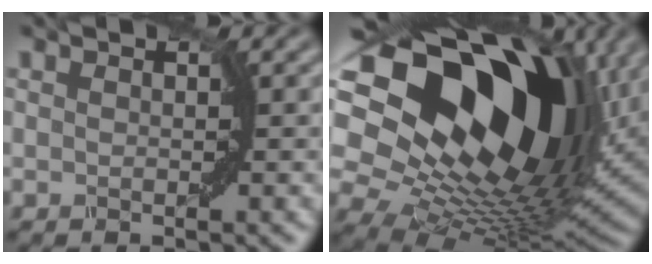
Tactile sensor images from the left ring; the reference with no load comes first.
{"total": 20.9, "force": [6.8, 12.7, 15.3], "torque": [-0.292, 0.022, 0.132]}